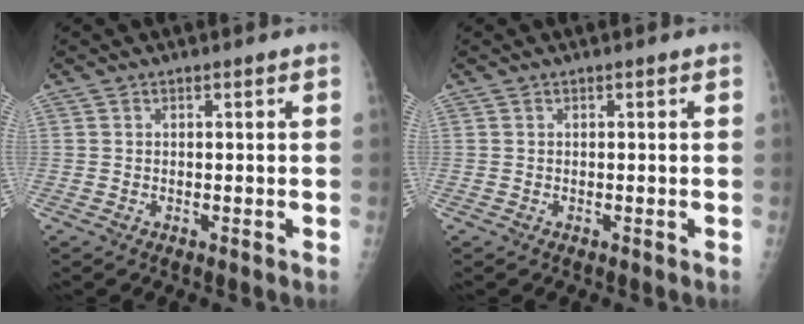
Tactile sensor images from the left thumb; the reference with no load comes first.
{"total": 0.0}